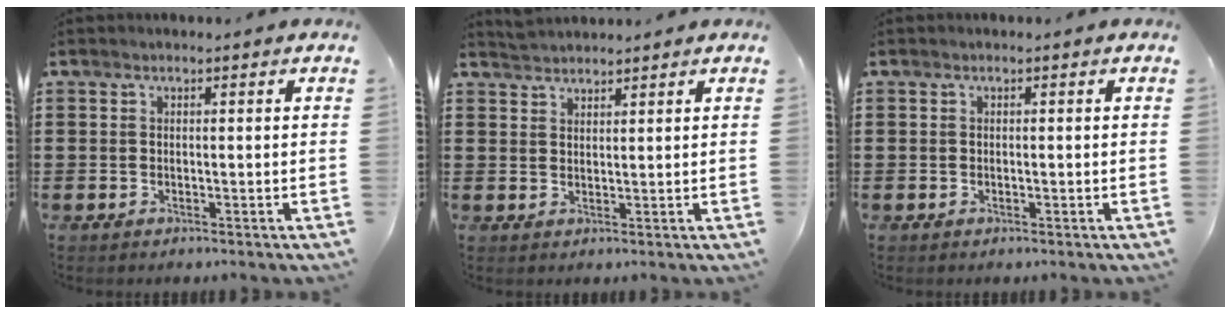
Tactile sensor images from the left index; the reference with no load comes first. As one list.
[{"total": 2.0, "force": [1.9, 0.0, -0.1], "torque": [-0.002, 0.003, 0.039]}, {"total": 0.0}]